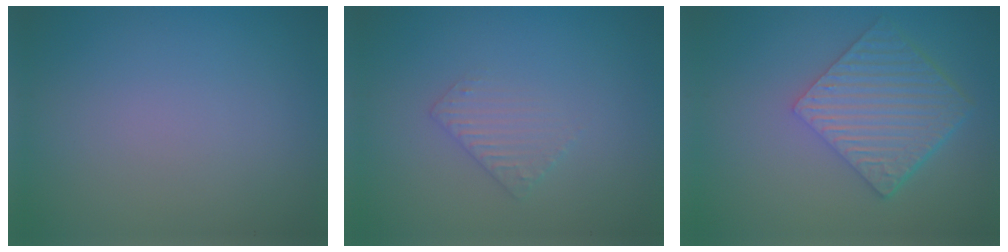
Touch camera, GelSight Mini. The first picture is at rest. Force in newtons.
{"total": 1.6, "press": 1.6, "slide": 0.4}
{"total": 6.5, "press": 4.5, "slide": 4.7}